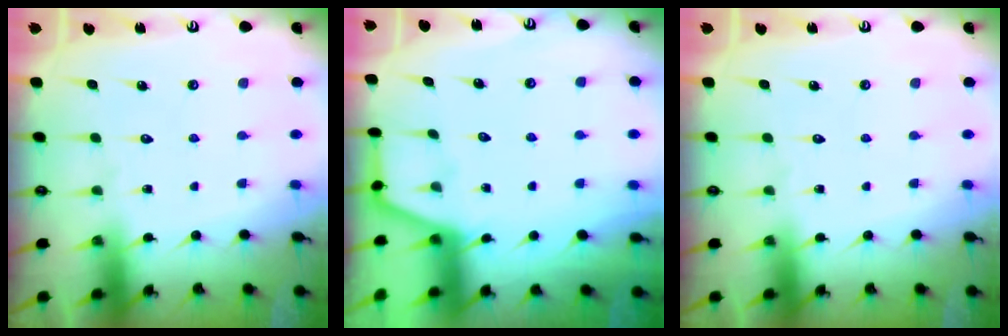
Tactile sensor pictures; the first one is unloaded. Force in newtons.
{"total": 2.1, "press": 2.1, "slide": 0.3}
{"total": 0.0}